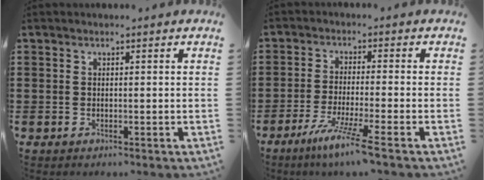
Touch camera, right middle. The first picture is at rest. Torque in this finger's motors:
{"motor_torque": [1.39, -0.34, 0.52, 0.17]}